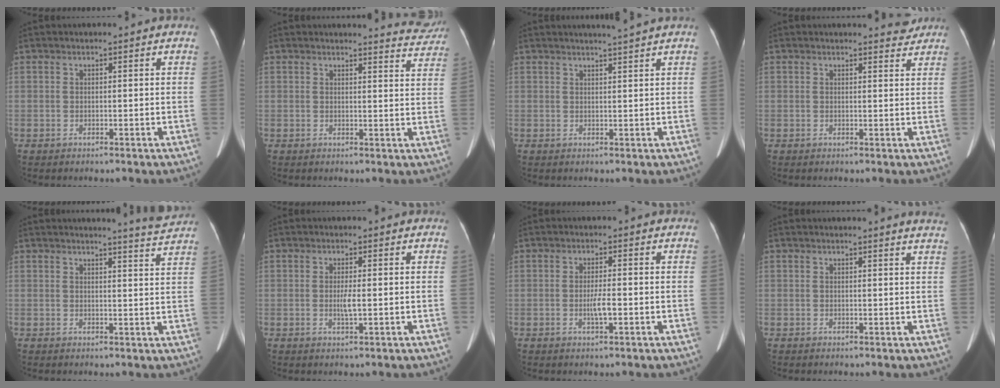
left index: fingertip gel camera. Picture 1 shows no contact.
{"total": 5.4, "force": [5.4, 0.3, -0.3], "torque": [0.006, -0.028, 0.041]}
{"total": 3.0, "force": [2.6, -1.0, 1.1], "torque": [-0.012, -0.003, 0.038]}
{"total": 2.4, "force": [2.3, 0.3, 0.2], "torque": [-0.006, -0.009, 0.022]}
{"total": 4.1, "force": [3.9, -1.2, 0.4], "torque": [-0.017, -0.021, 0.042]}
{"total": 1.8, "force": [-0.2, 0.1, 1.8], "torque": [-0.038, -0.002, -0.001]}
{"total": 2.4, "force": [-0.7, 0.2, 2.3], "torque": [-0.045, -0.002, -0.012]}
{"total": 4.6, "force": [4.4, -0.3, 1.4], "torque": [-0.015, -0.009, 0.025]}